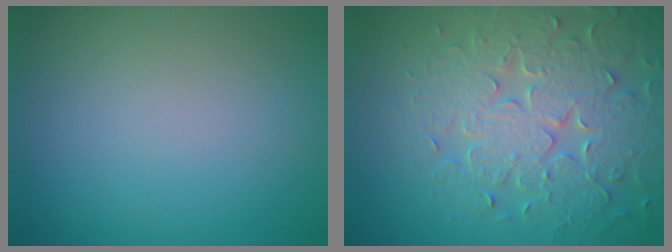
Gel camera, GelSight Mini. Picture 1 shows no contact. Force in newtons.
{"total": 7.7, "press": 6.1, "slide": 4.7}